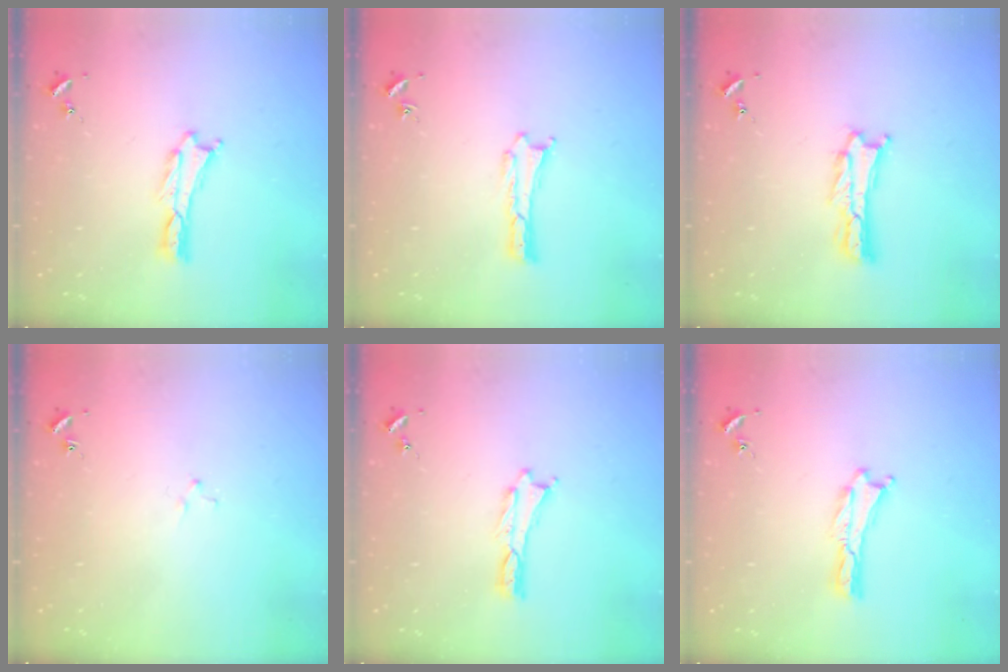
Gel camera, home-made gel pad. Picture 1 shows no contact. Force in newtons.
{"total": 0.0}
{"total": 1.6, "press": 1.6, "slide": 0.2}
{"total": 1.5, "press": 1.5, "slide": 0.2}
{"total": 0.0}
{"total": 0.0}